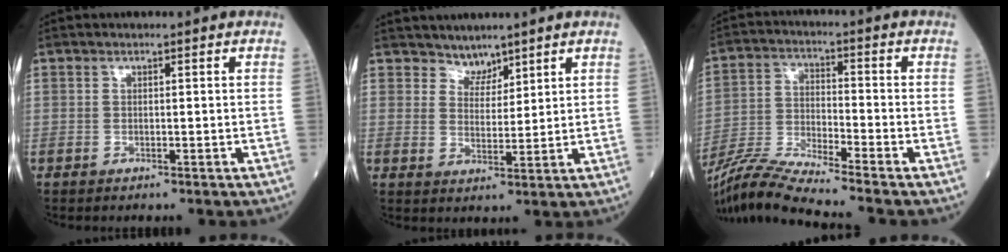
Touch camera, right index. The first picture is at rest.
{"total": 3.0, "force": [2.8, 1.2, 0.0], "torque": [0.005, 0.000, 0.049]}
{"total": 11.2, "force": [-10.2, -2.2, 4.1], "torque": [-0.081, -0.017, -0.194]}